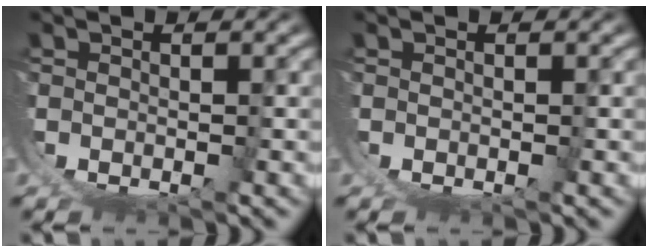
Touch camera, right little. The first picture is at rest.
{"total": 0.0}